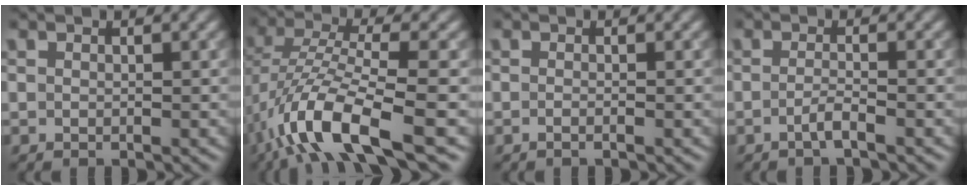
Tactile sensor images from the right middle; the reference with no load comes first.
{"total": 9.9, "force": [-4.9, 2.9, 8.1], "torque": [-0.158, 0.006, -0.098]}
{"total": 0.9, "force": [-0.3, 0.3, 0.8], "torque": [-0.010, -0.006, -0.010]}
{"total": 1.6, "force": [-0.8, 0.3, 1.3], "torque": [-0.023, 0.003, -0.019]}